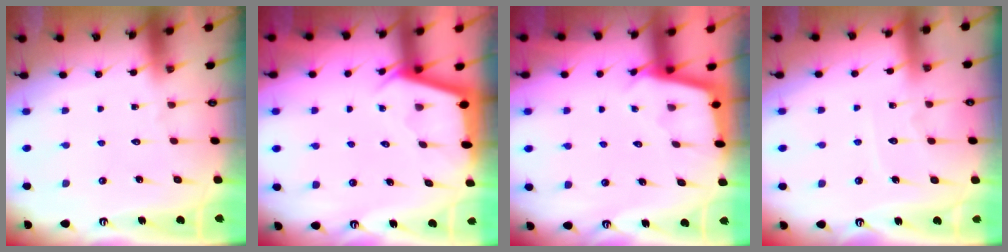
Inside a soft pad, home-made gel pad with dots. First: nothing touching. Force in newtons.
{"total": 2.7, "press": 2.7, "slide": 0.2}
{"total": 2.4, "press": 2.4, "slide": 0.2}
{"total": 4.9, "press": 4.9, "slide": 0.3}